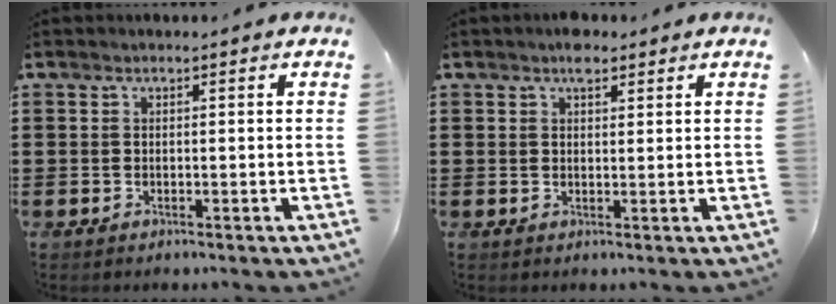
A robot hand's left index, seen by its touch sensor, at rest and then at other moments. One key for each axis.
{"total": 2.5, "fx": 1.9, "fy": 1.0, "fz": 1.2, "tx": -0.019, "ty": 0.002, "tz": 0.033}